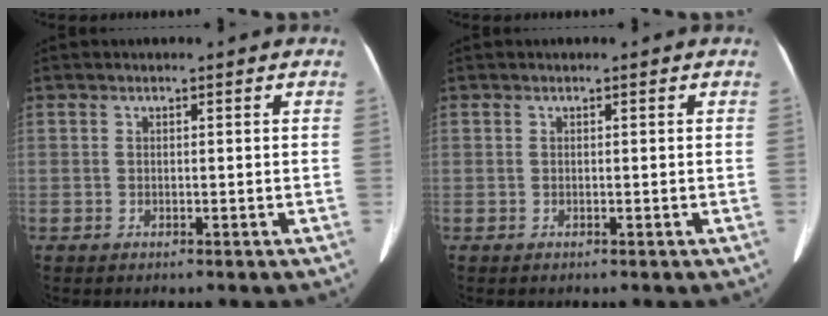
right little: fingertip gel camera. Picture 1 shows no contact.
{"total": 0.0}